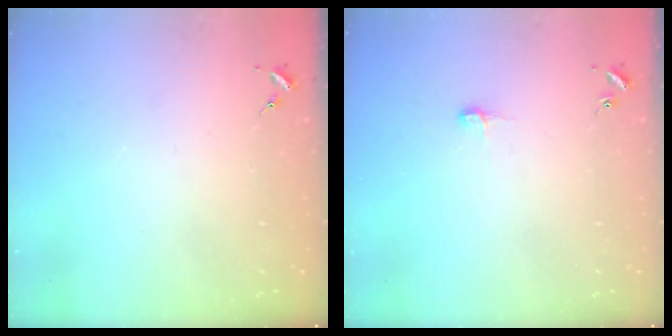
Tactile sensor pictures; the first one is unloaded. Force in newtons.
{"total": 4.1, "press": 4.1, "slide": 0.4}